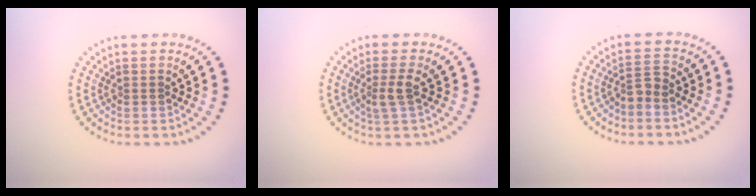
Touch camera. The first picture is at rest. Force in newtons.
{"total": 1.9, "press": 1.4, "slide": 1.3}
{"total": 1.6, "press": 1.3, "slide": 1.0}